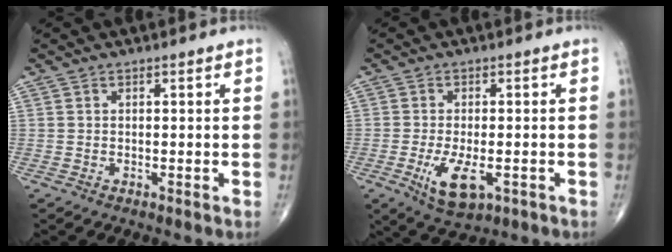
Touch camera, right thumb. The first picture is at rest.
{"total": 7.5, "force": [-2.5, 3.4, 6.3], "torque": [-0.114, -0.011, -0.035]}